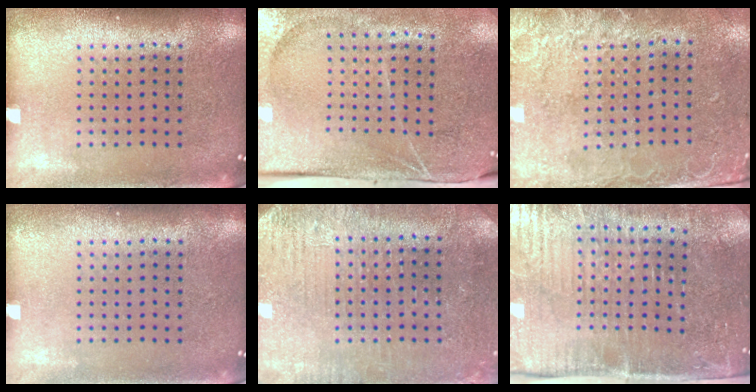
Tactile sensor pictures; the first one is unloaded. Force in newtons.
{"total": 4.3, "press": 3.5, "slide": 2.6}
{"total": 2.5, "press": 2.0, "slide": 1.5}
{"total": 0.0}
{"total": 3.0, "press": 2.8, "slide": 0.8}
{"total": 5.3, "press": 4.5, "slide": 2.7}